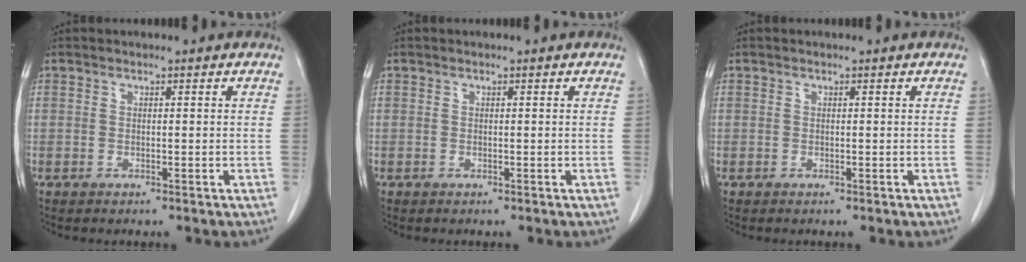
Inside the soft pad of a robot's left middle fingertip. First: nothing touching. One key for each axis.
{"total": 0.0}
{"total": 0.0}